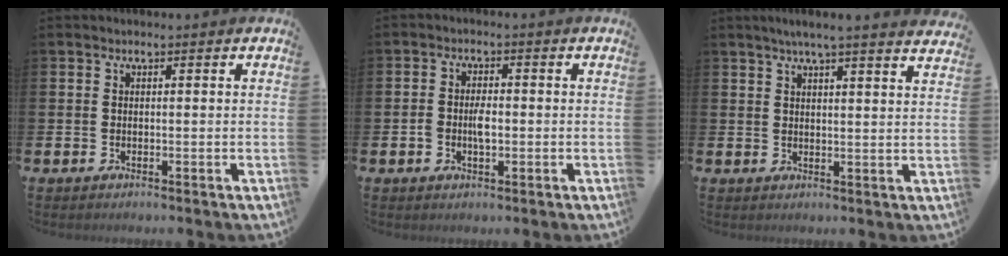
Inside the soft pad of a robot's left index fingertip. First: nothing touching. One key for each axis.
{"total": 3.1, "fx": -0.5, "fy": 1.7, "fz": 2.5, "tx": -0.032, "ty": -0.002, "tz": -0.012}
{"total": 4.4, "fx": 4.1, "fy": -0.6, "fz": 1.5, "tx": -0.039, "ty": -0.015, "tz": 0.072}